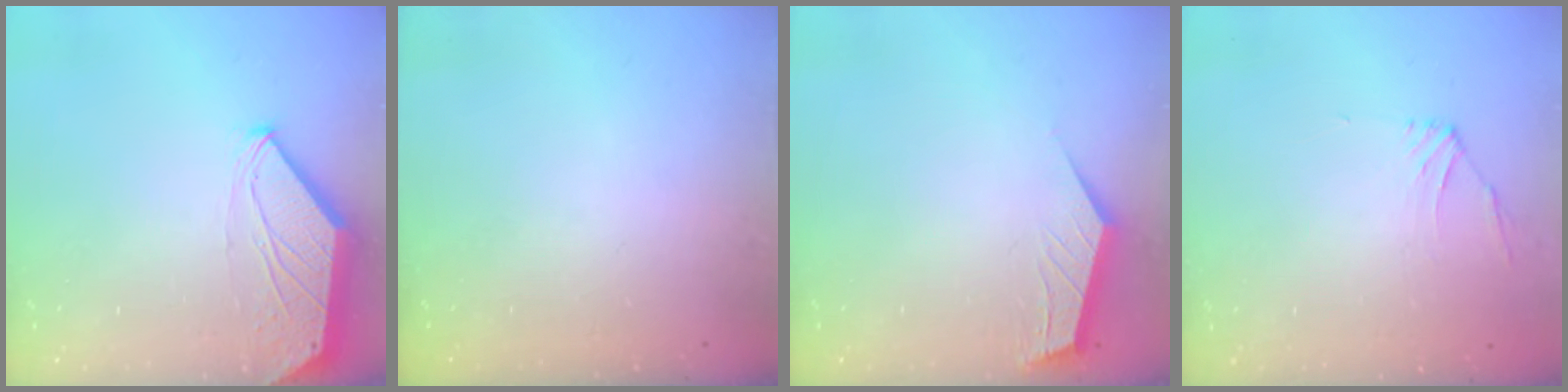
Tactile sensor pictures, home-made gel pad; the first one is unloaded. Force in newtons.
{"total": 0.0}
{"total": 2.6, "press": 2.6, "slide": 0.4}
{"total": 0.7, "press": 0.6, "slide": 0.4}